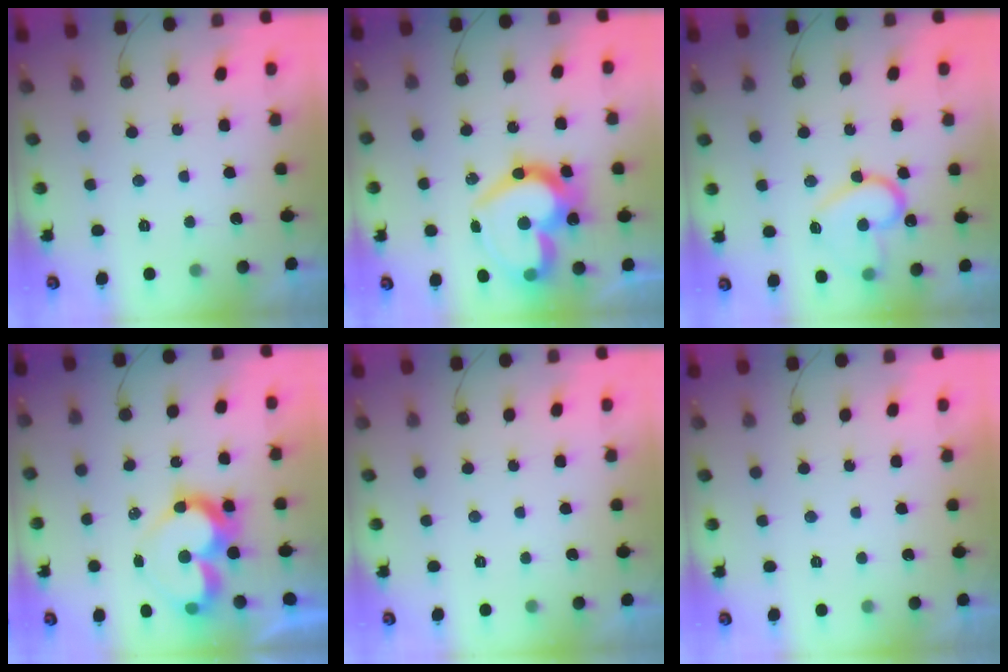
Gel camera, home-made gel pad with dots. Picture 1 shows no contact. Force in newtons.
{"total": 25.9, "press": 25.8, "slide": 2.4}
{"total": 14.9, "press": 14.9, "slide": 1.0}
{"total": 11.7, "press": 11.7, "slide": 0.9}
{"total": 0.0}
{"total": 1.8, "press": 1.8, "slide": 0.1}